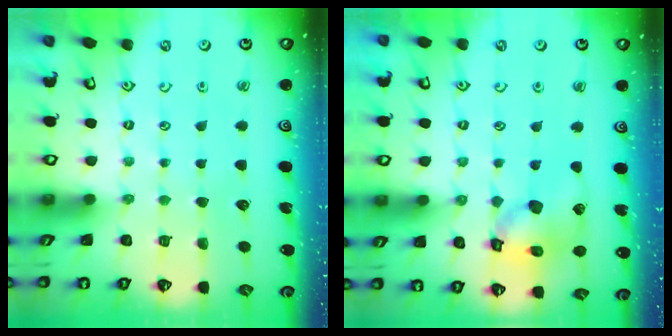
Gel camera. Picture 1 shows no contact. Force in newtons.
{"total": 11.8, "press": 11.7, "slide": 1.8}